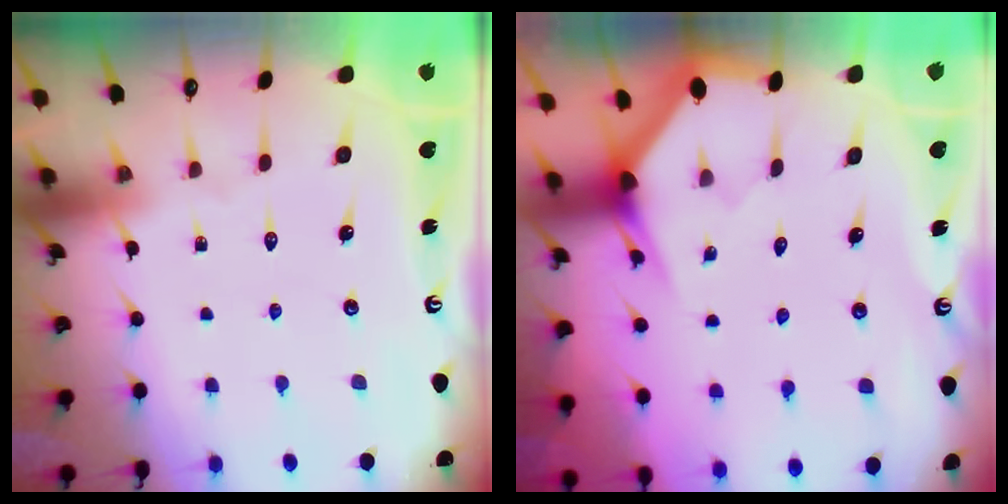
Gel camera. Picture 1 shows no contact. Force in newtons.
{"total": 3.2, "press": 3.2, "slide": 0.1}